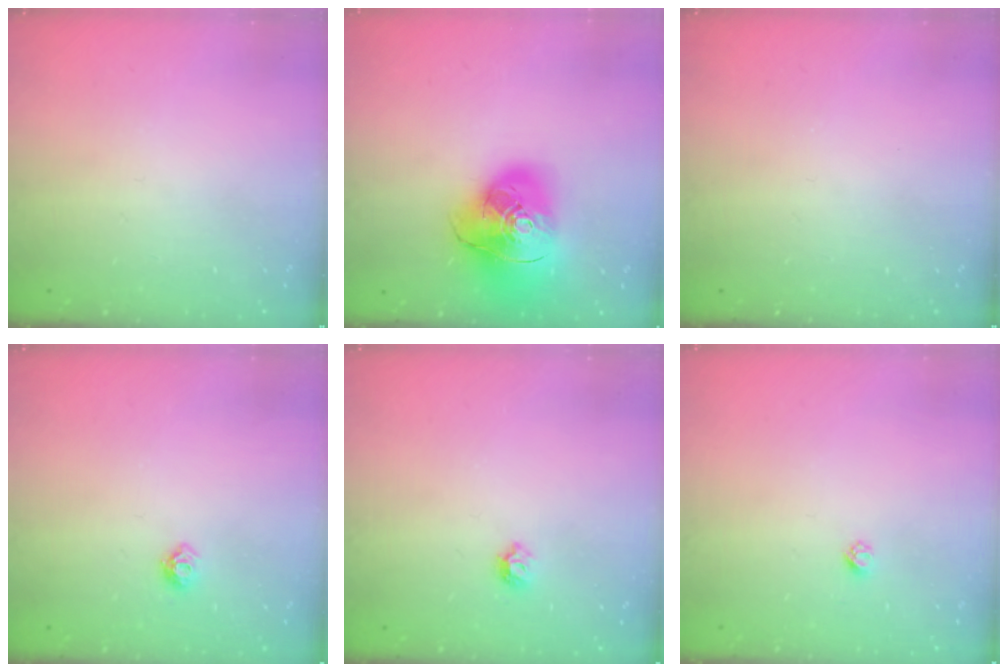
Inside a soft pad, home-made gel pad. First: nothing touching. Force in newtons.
{"total": 19.4, "press": 19.2, "slide": 2.5}
{"total": 0.0}
{"total": 6.1, "press": 6.0, "slide": 0.9}
{"total": 5.9, "press": 5.8, "slide": 0.9}
{"total": 2.3, "press": 2.3, "slide": 0.2}